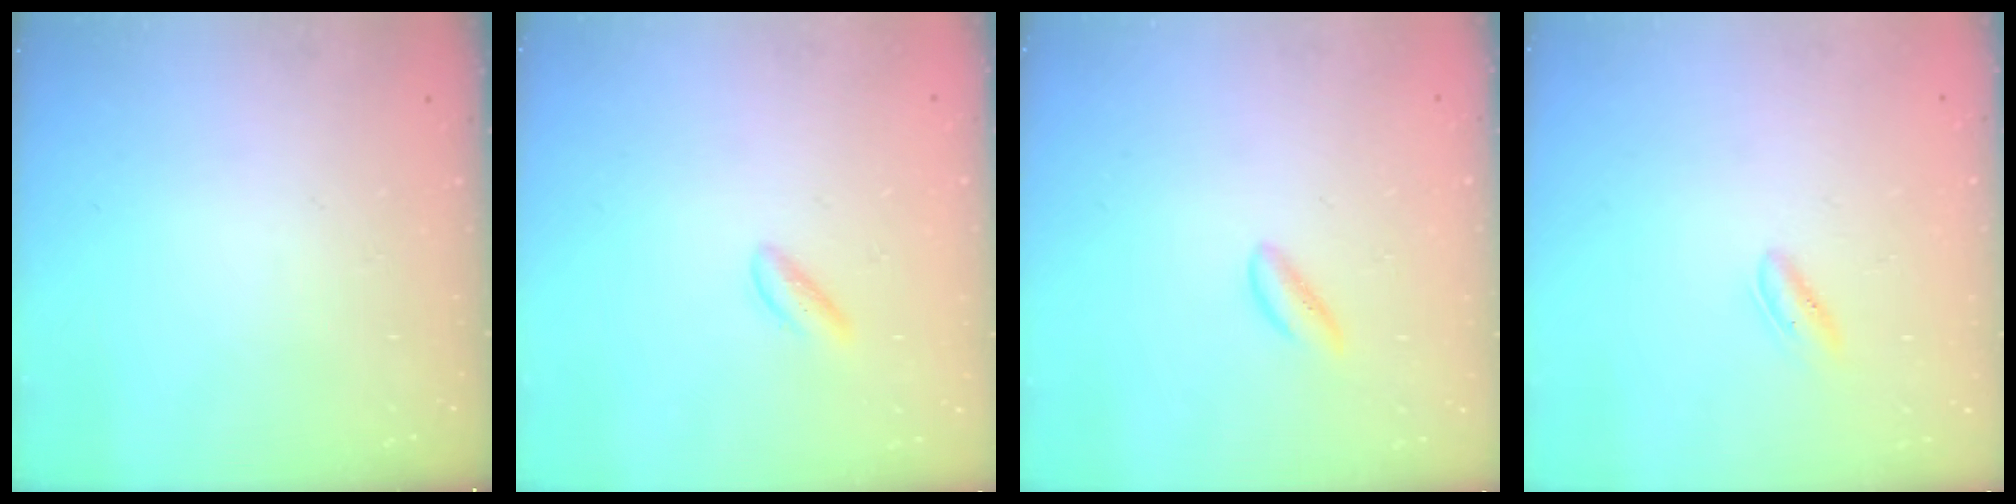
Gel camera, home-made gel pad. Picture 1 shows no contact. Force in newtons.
{"total": 1.6, "press": 1.5, "slide": 0.5}
{"total": 1.3, "press": 1.2, "slide": 0.4}
{"total": 1.9, "press": 1.8, "slide": 0.6}